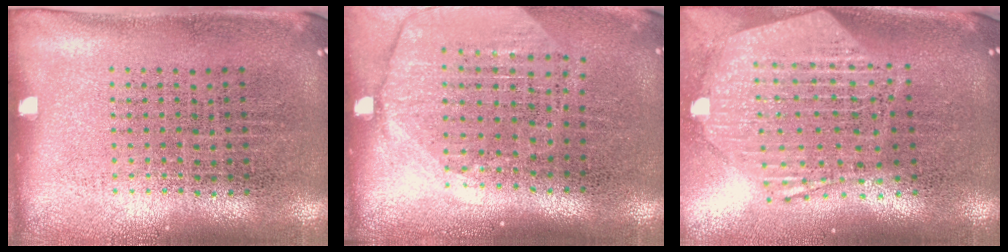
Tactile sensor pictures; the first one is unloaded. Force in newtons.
{"total": 2.1, "press": 1.8, "slide": 0.9}
{"total": 2.8, "press": 2.2, "slide": 1.7}